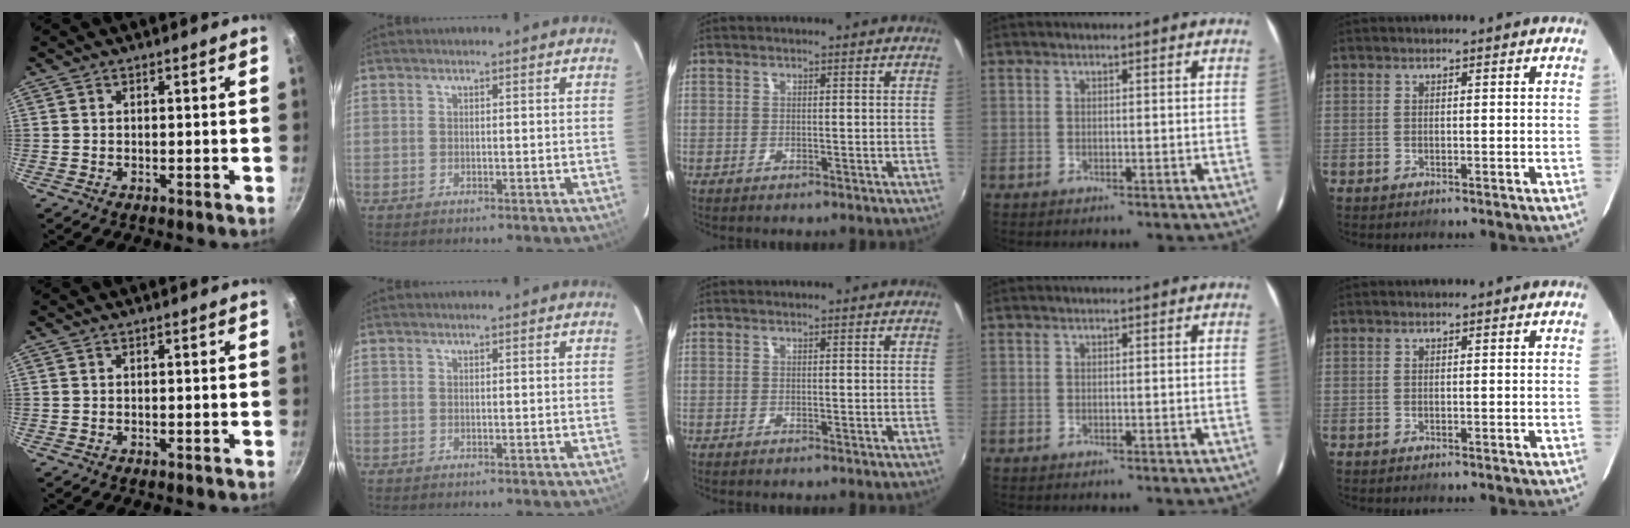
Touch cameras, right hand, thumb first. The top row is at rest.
{}